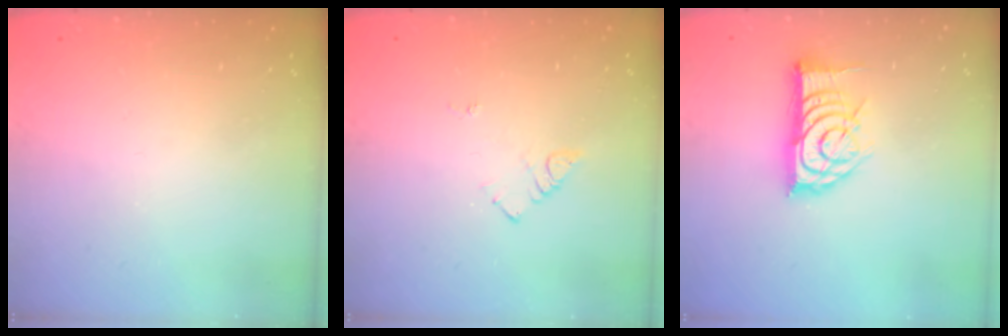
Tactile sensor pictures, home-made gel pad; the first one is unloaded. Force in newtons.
{"total": 4.0, "press": 4.0, "slide": 0.5}
{"total": 15.6, "press": 15.6, "slide": 0.3}